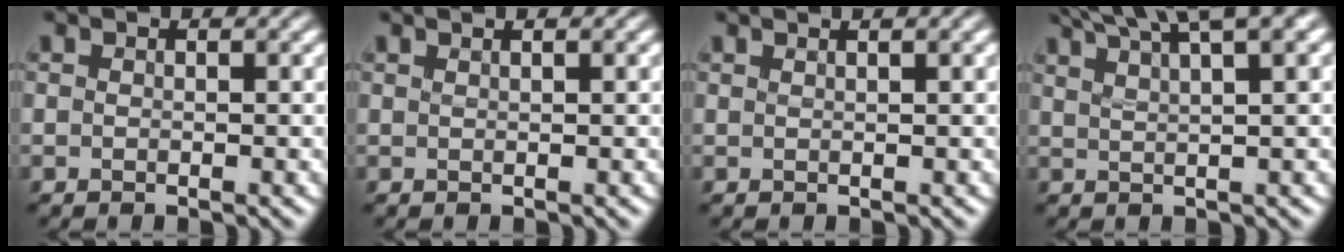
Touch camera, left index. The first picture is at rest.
{"total": 1.9, "force": [1.1, 0.8, 1.3], "torque": [0.001, -0.003, -0.005]}
{"total": 3.0, "force": [1.8, 1.2, 2.1], "torque": [-0.008, 0.008, -0.004]}
{"total": 9.0, "force": [6.6, 2.1, 5.8], "torque": [-0.067, 0.031, 0.064]}